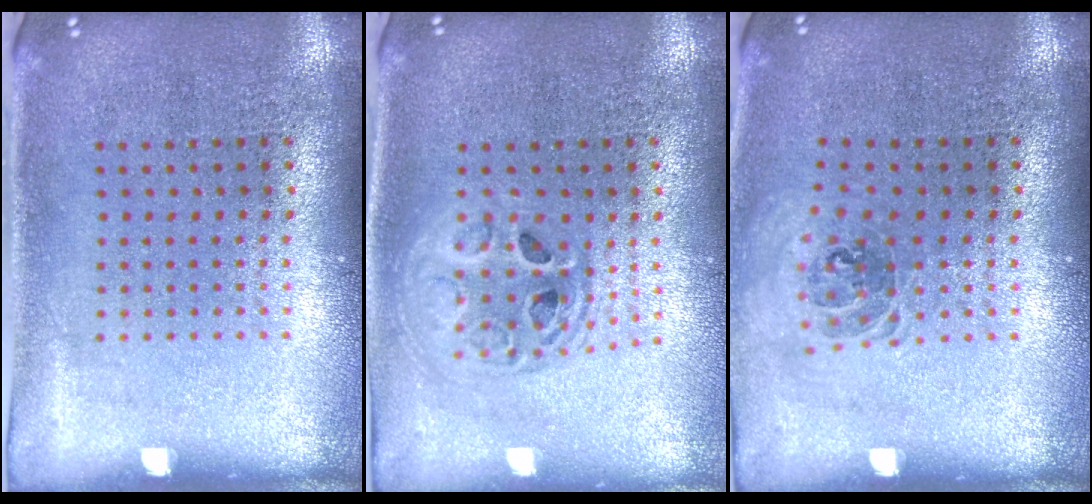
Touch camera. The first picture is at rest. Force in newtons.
{"total": 1.7, "press": 1.5, "slide": 0.9}
{"total": 0.9, "press": 0.8, "slide": 0.3}